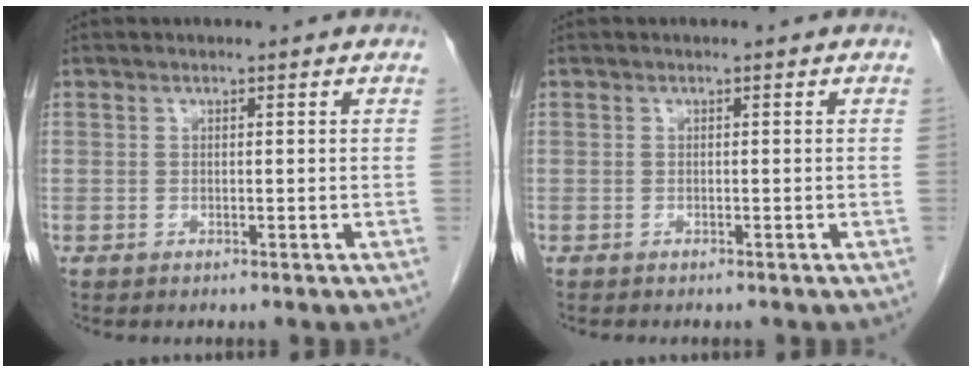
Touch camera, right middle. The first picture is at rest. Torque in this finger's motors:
{"motor_torque": [0.15, 0.12, -0.01, -0.01]}